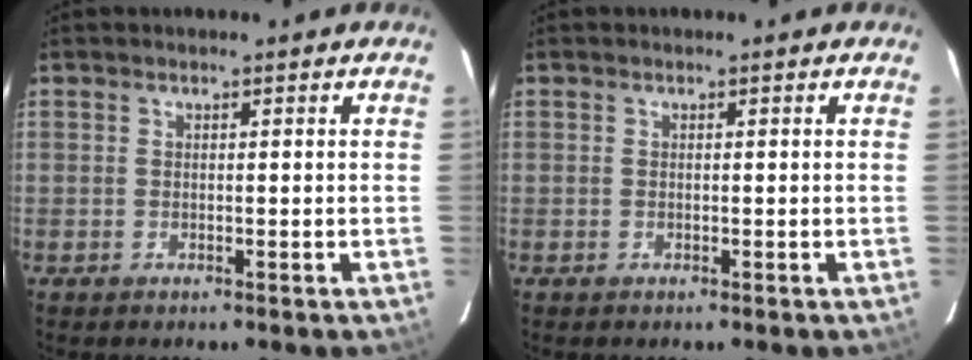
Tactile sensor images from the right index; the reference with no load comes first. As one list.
[{"total": 0.0}]